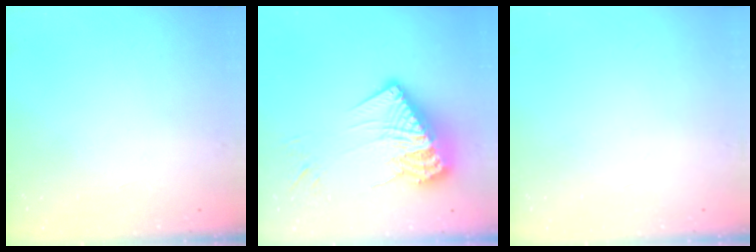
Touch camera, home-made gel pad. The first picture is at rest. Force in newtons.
{"total": 17.4, "press": 17.3, "slide": 1.3}
{"total": 0.0}